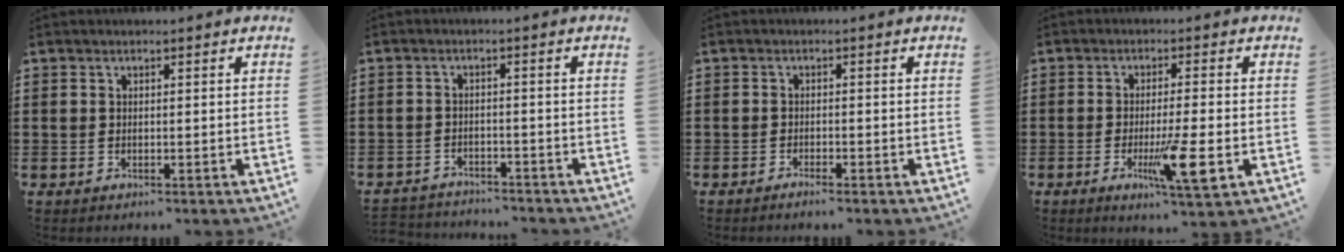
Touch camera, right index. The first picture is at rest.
{"total": 2.7, "force": [-2.7, 0.2, -0.2], "torque": [-0.005, -0.001, -0.059]}
{"total": 1.2, "force": [-1.1, -0.1, 0.3], "torque": [-0.008, -0.001, -0.022]}
{"total": 8.4, "force": [-2.7, 1.1, 7.9], "torque": [-0.152, -0.020, -0.046]}